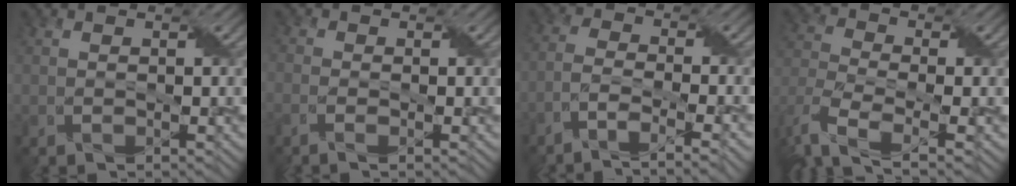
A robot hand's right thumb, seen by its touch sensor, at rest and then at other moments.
{"total": 1.7, "force": [-1.0, 0.5, 1.3], "torque": [-0.022, 0.002, -0.027]}
{"total": 6.1, "force": [-4.4, 1.3, 4.1], "torque": [-0.074, 0.000, -0.085]}
{"total": 7.4, "force": [-4.7, 3.3, 4.7], "torque": [-0.119, -0.023, -0.087]}